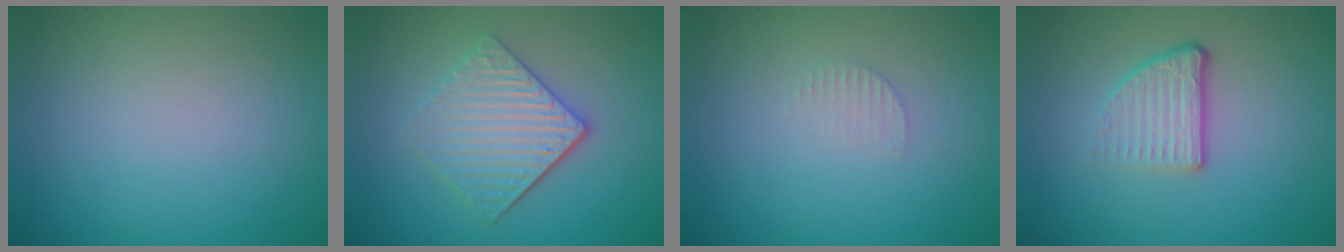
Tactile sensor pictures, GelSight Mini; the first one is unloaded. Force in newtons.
{"total": 4.7, "press": 3.6, "slide": 3.0}
{"total": 0.8, "press": 0.8, "slide": 0.2}
{"total": 3.8, "press": 2.4, "slide": 3.0}